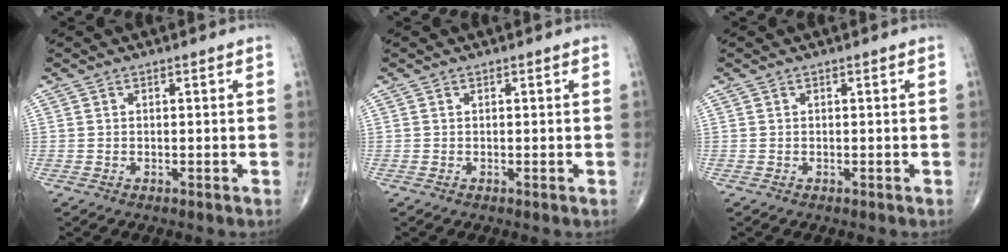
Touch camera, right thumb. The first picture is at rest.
{"total": 0.0}
{"total": 0.0}